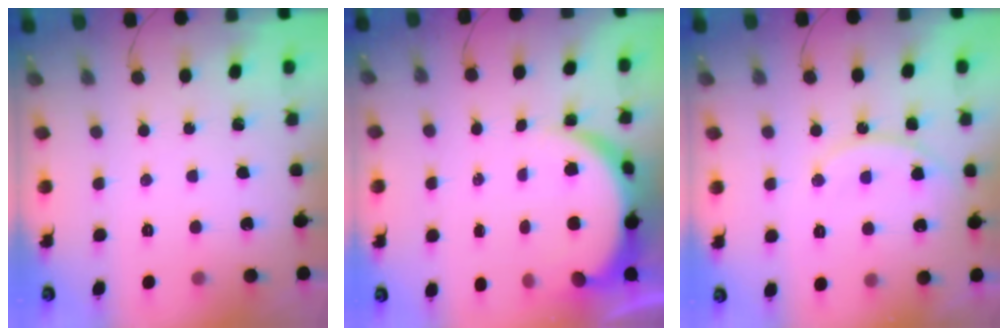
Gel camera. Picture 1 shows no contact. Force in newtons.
{"total": 8.1, "press": 8.0, "slide": 0.9}
{"total": 13.1, "press": 13.1, "slide": 1.1}